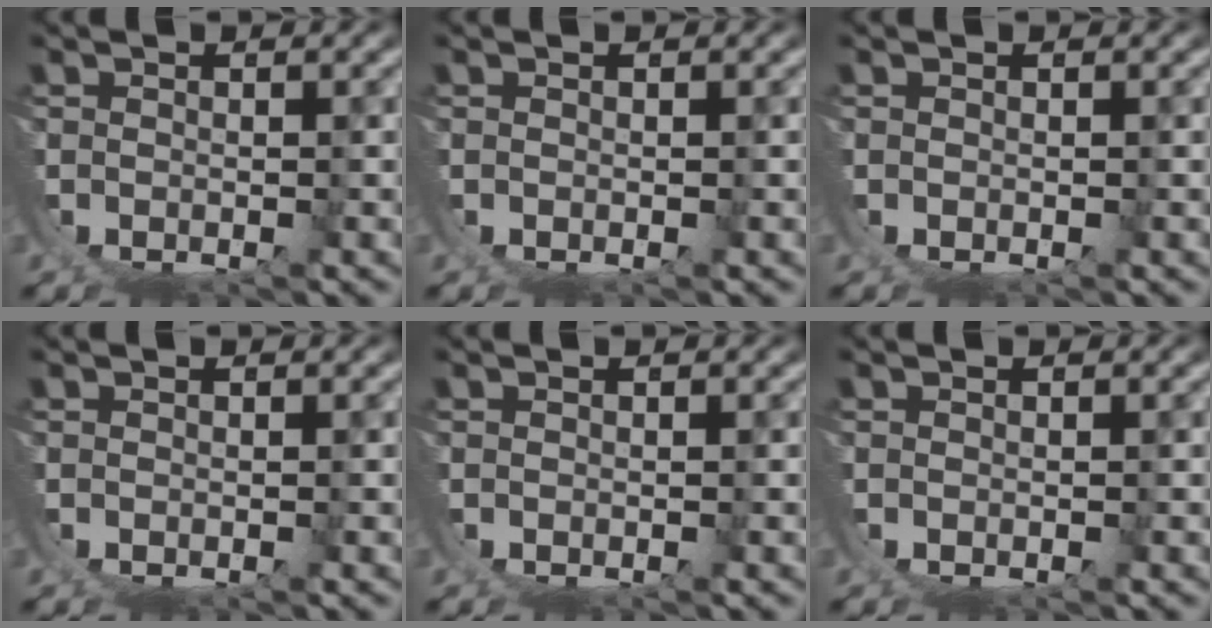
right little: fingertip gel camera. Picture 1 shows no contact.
{"total": 0.0}
{"total": 0.0}
{"total": 0.0}
{"total": 0.0}
{"total": 0.0}